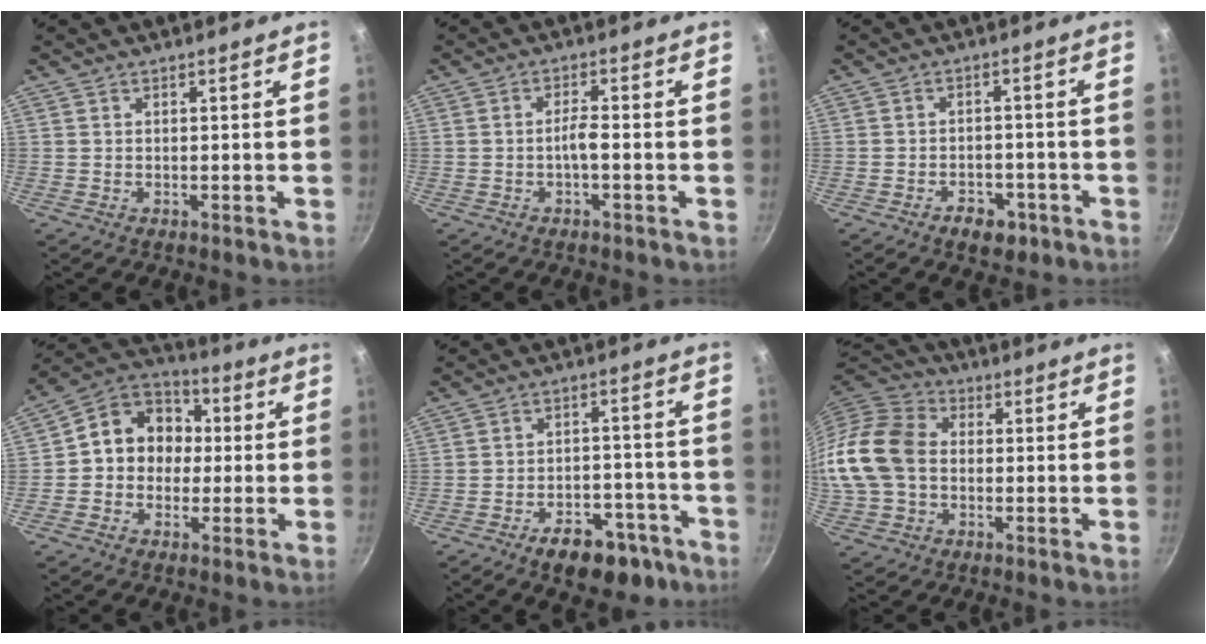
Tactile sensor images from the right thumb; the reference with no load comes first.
{"total": 2.6, "force": [-1.0, 0.5, 2.3], "torque": [-0.046, 0.014, -0.020]}
{"total": 4.5, "force": [-2.3, 2.7, 2.7], "torque": [-0.029, 0.017, -0.025]}
{"total": 12.2, "force": [0.2, 10.6, 5.9], "torque": [-0.049, 0.034, -0.020]}
{"total": 12.1, "force": [-7.7, 6.4, 6.7], "torque": [-0.054, 0.064, -0.100]}
{"total": 15.6, "force": [-0.6, 11.9, 10.0], "torque": [-0.182, 0.028, -0.022]}